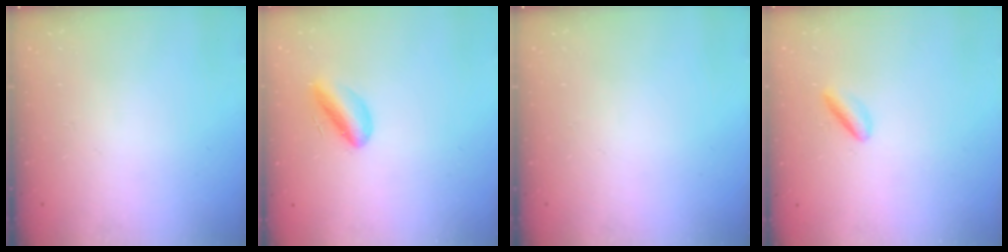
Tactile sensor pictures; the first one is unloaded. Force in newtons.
{"total": 6.4, "press": 6.2, "slide": 1.4}
{"total": 0.0}
{"total": 2.9, "press": 2.9, "slide": 0.6}